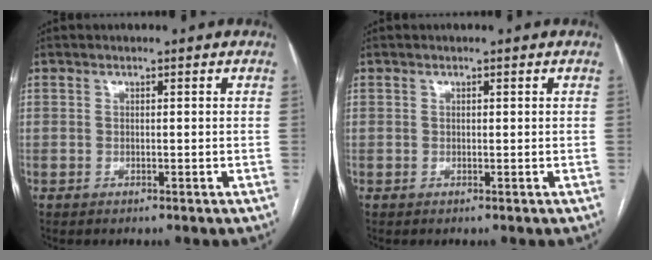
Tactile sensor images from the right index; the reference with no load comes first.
{"total": 0.0}